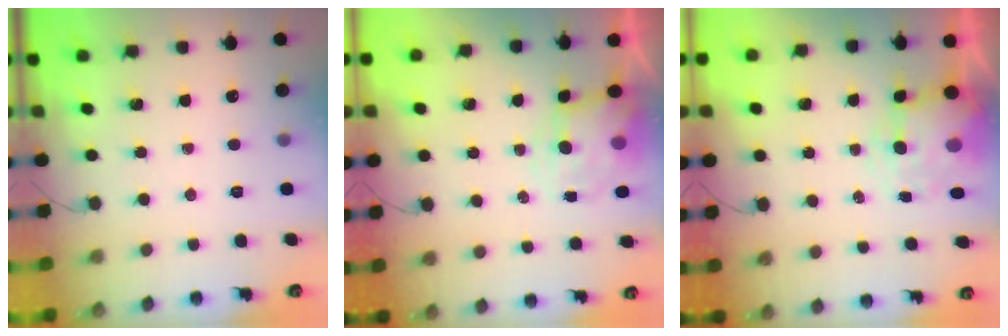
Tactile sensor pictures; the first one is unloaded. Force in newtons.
{"total": 7.3, "press": 7.2, "slide": 1.4}
{"total": 8.9, "press": 8.7, "slide": 1.6}